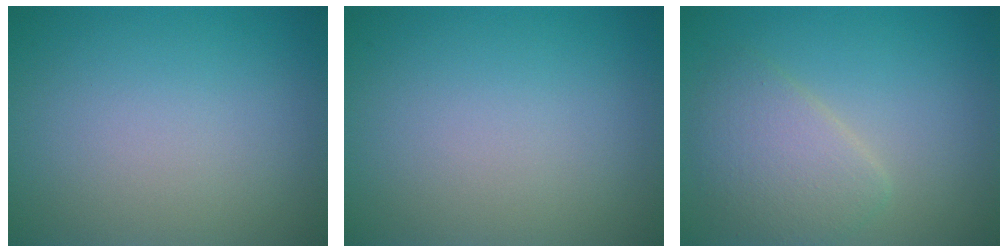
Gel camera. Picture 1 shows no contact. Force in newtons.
{"total": 0.0}
{"total": 3.6, "press": 3.6, "slide": 0.3}